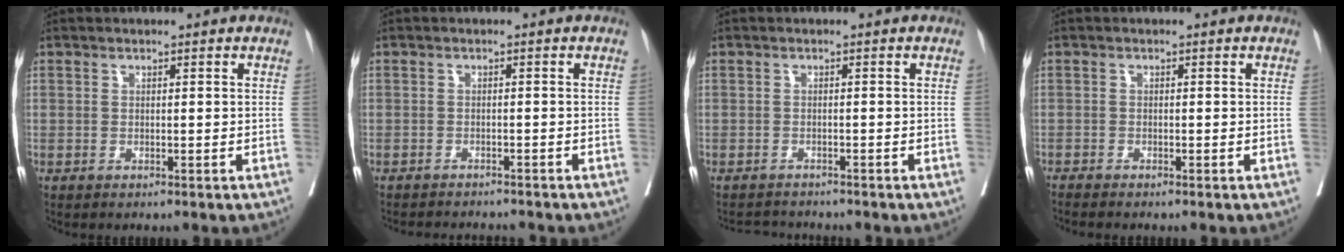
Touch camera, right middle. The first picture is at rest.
{"total": 5.5, "force": [-5.3, 0.6, 1.4], "torque": [-0.014, -0.009, -0.069]}
{"total": 2.2, "force": [-2.2, -0.1, -0.3], "torque": [0.008, -0.012, -0.039]}
{"total": 1.8, "force": [-1.6, -0.4, 0.6], "torque": [-0.007, -0.001, -0.029]}